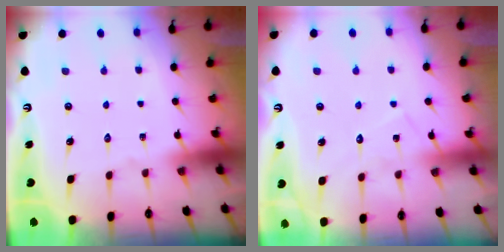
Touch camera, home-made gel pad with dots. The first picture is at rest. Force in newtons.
{"total": 7.2, "press": 7.2, "slide": 0.5}